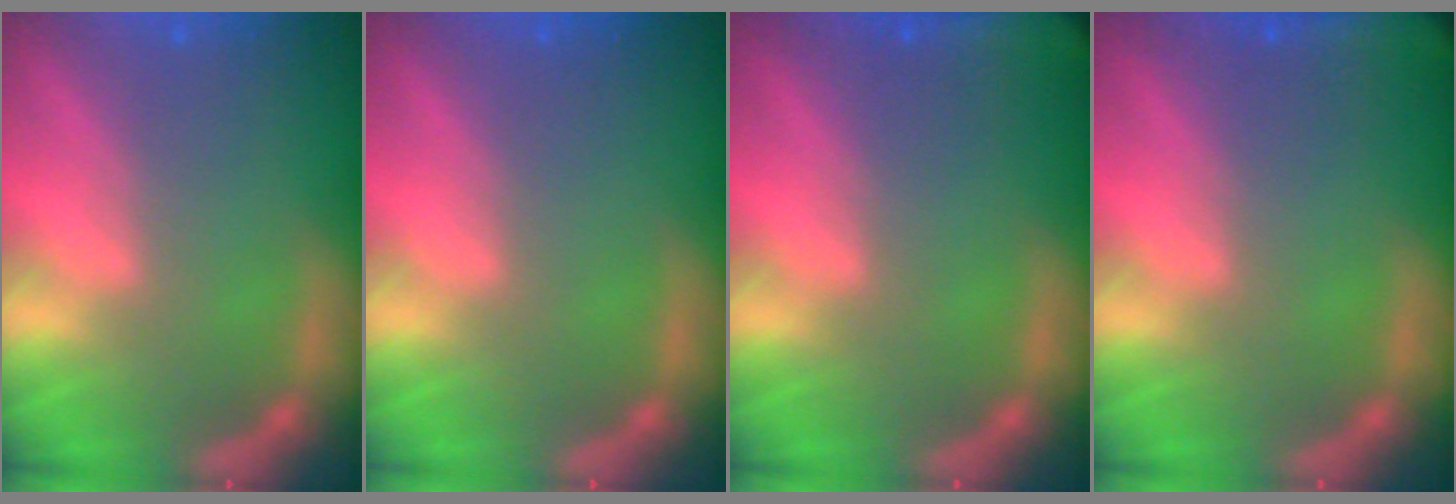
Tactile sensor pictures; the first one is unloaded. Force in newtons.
{"total": 0.0}
{"total": 7.5}
{"total": 7.5}